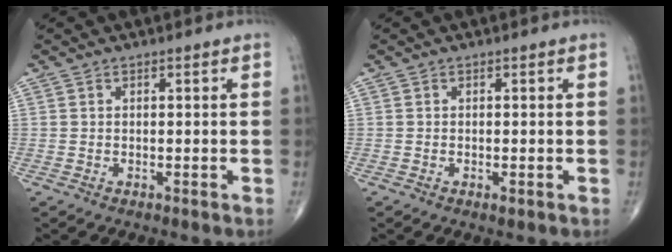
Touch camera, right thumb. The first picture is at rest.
{"total": 0.7, "force": [-0.2, 0.3, 0.6], "torque": [-0.012, -0.004, -0.003]}